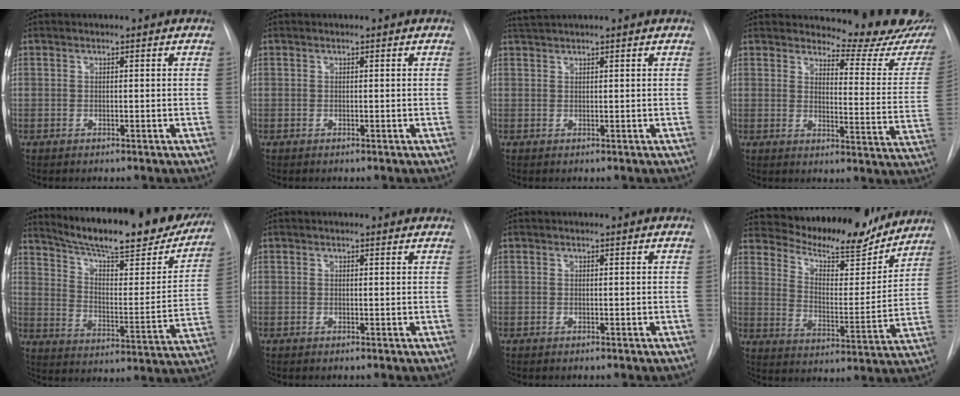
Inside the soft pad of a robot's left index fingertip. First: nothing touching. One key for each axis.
{"total": 0.0}
{"total": 2.4, "fx": 2.3, "fy": -0.4, "fz": 0.6, "tx": -0.006, "ty": 0.023, "tz": 0.046}
{"total": 15.6, "fx": 14.9, "fy": 2.5, "fz": 3.9, "tx": -0.026, "ty": -0.099, "tz": 0.153}
{"total": 26.9, "fx": 23.1, "fy": 4.6, "fz": 13.0, "tx": -0.194, "ty": -0.051, "tz": 0.309}
{"total": 0.9, "fx": 0.8, "fy": 0.4, "fz": 0.0, "tx": -0.004, "ty": 0.000, "tz": 0.003}
{"total": 0.0}
{"total": 17.6, "fx": 16.5, "fy": 3.3, "fz": 5.3, "tx": -0.079, "ty": -0.021, "tz": 0.241}